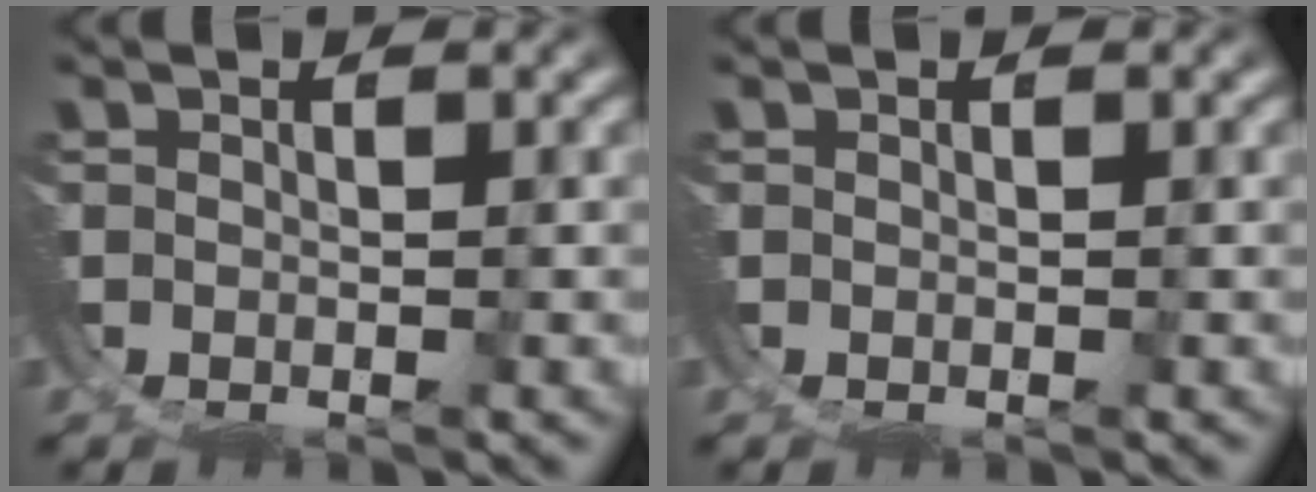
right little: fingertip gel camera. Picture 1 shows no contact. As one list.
[{"total": 0.0}]